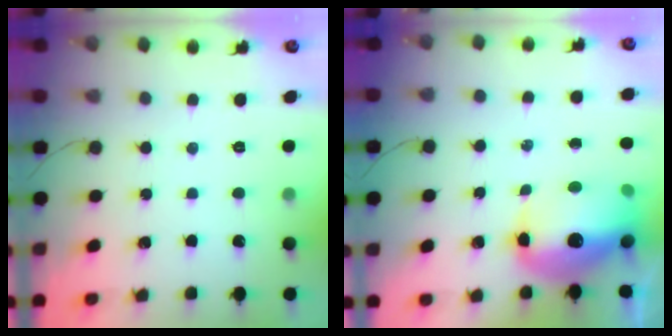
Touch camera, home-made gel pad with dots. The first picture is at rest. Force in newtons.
{"total": 15.4, "press": 15.0, "slide": 3.3}